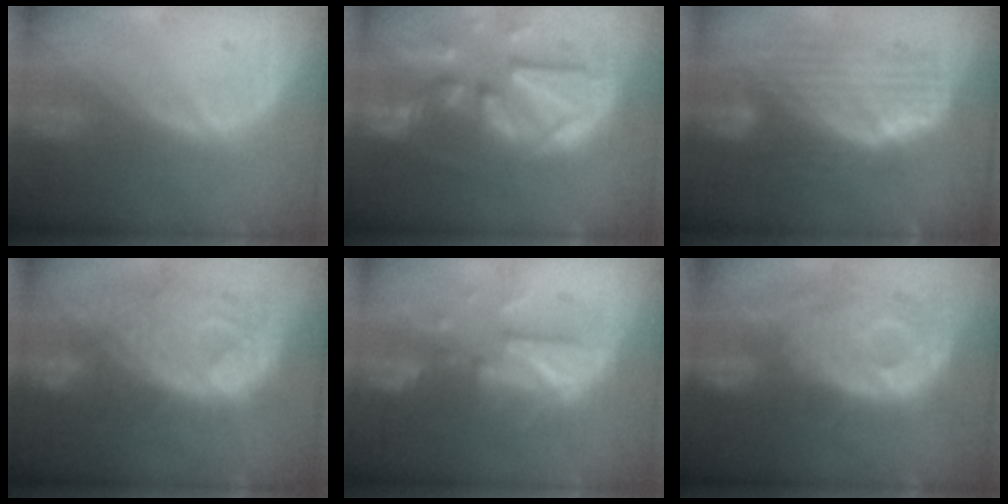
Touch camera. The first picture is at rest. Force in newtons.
{"total": 13.3, "press": 11.4, "slide": 6.7}
{"total": 10.0, "press": 8.8, "slide": 4.6}
{"total": 12.1, "press": 10.5, "slide": 6.1}
{"total": 8.0, "press": 8.0, "slide": 0.6}
{"total": 12.3, "press": 10.9, "slide": 5.8}